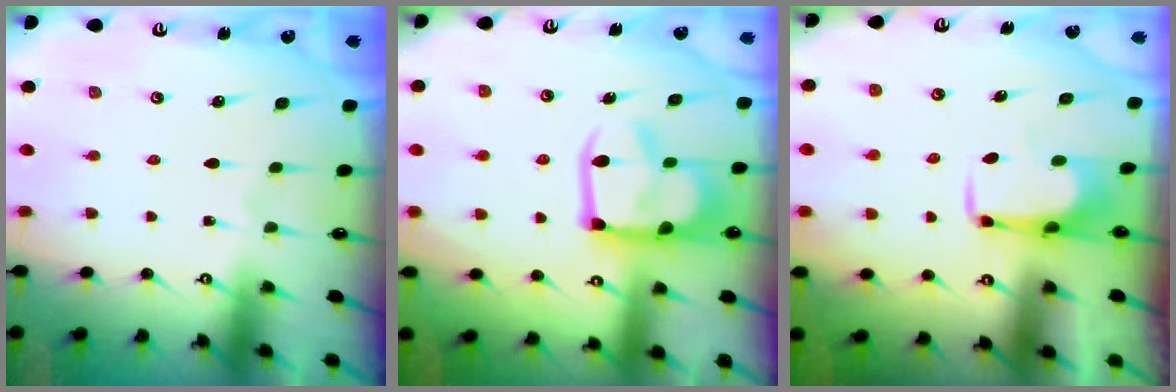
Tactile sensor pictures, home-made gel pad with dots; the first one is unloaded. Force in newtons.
{"total": 16.0, "press": 16.0, "slide": 1.2}
{"total": 2.1, "press": 2.1, "slide": 0.4}